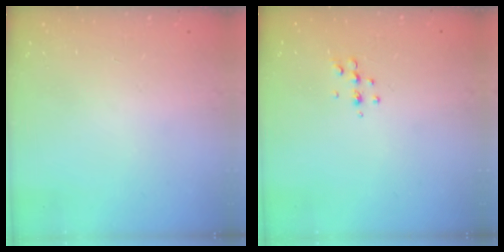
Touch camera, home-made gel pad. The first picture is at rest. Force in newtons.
{"total": 4.5, "press": 4.3, "slide": 1.2}